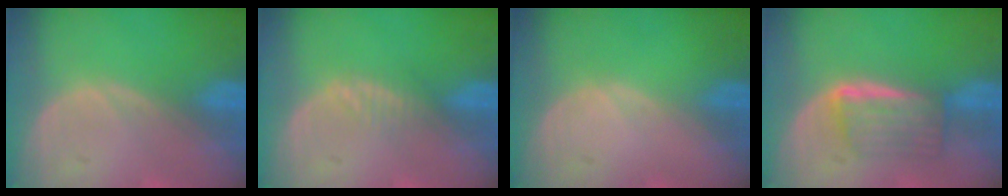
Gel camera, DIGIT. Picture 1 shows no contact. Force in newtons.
{"total": 1.6, "press": 1.6, "slide": 0.1}
{"total": 0.0}
{"total": 5.9, "press": 5.1, "slide": 2.8}